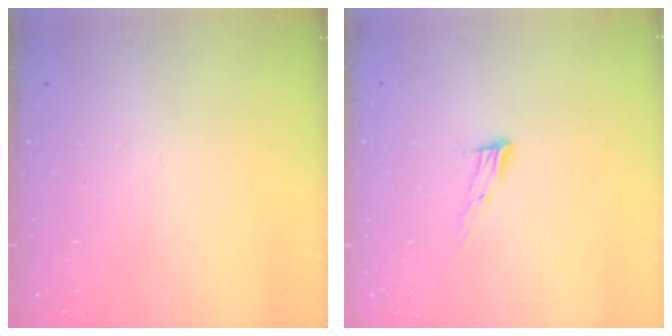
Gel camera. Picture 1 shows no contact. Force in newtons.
{"total": 6.9, "press": 6.8, "slide": 1.2}